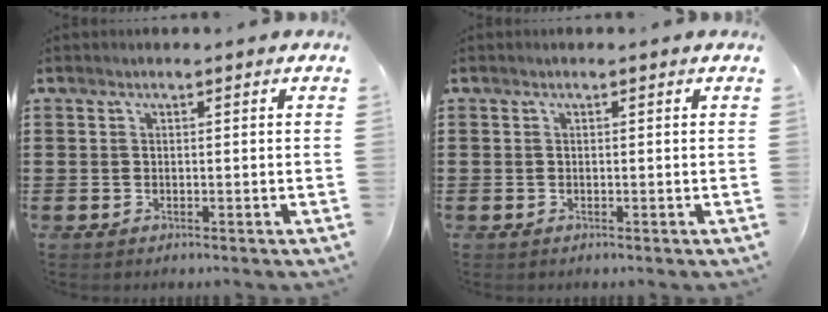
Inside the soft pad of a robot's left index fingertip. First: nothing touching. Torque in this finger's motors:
{"motor_torque": [-1.31, 0.83, -0.66, -0.21]}